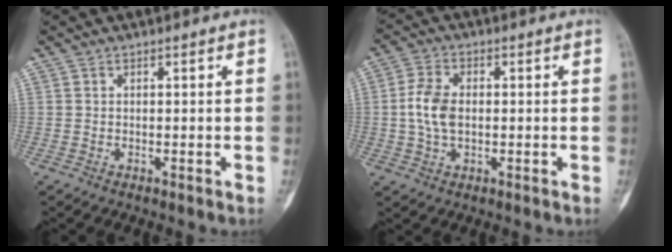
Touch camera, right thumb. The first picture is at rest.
{"total": 7.0, "force": [0.0, 4.4, 5.5], "torque": [-0.115, 0.009, -0.004]}